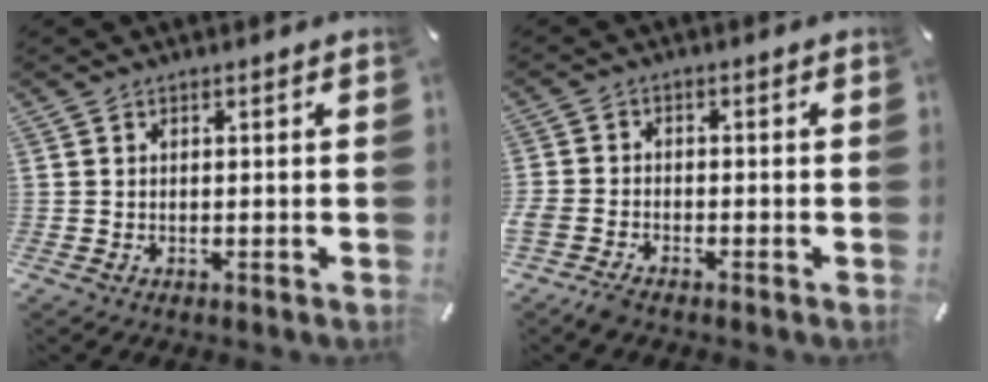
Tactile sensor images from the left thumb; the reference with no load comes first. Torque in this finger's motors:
{"motor_torque": [0.17, 0.56, 0.61, 0.36, 0.33]}